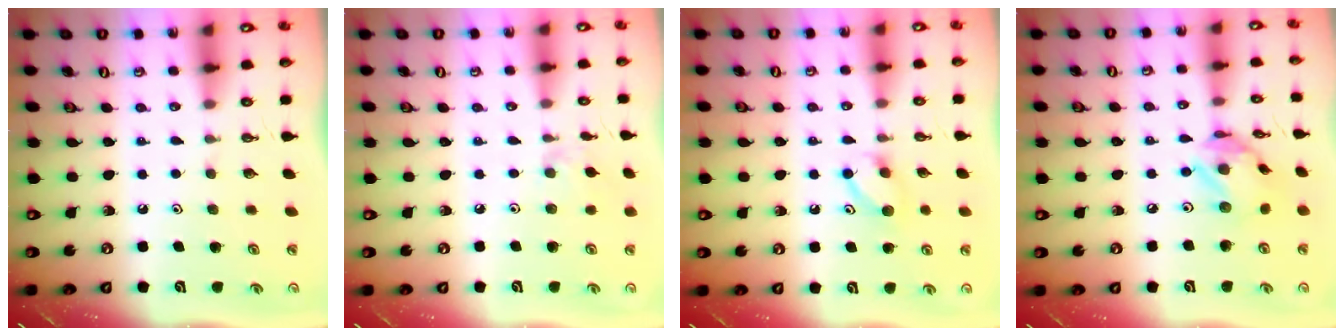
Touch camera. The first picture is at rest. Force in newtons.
{"total": 2.5, "press": 2.5, "slide": 0.5}
{"total": 6.9, "press": 6.7, "slide": 1.4}
{"total": 12.2, "press": 12.1, "slide": 1.1}